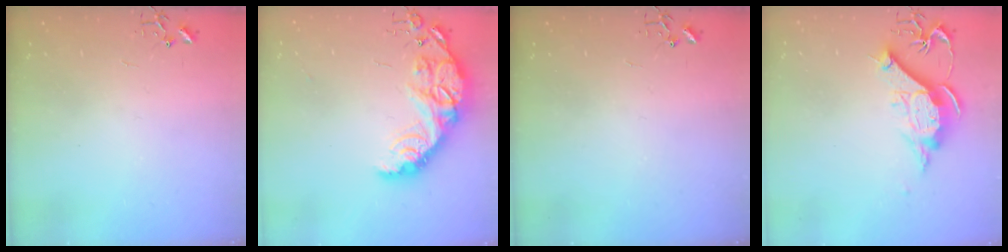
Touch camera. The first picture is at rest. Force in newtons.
{"total": 19.4, "press": 19.3, "slide": 1.6}
{"total": 0.0}
{"total": 13.3, "press": 13.3, "slide": 1.1}